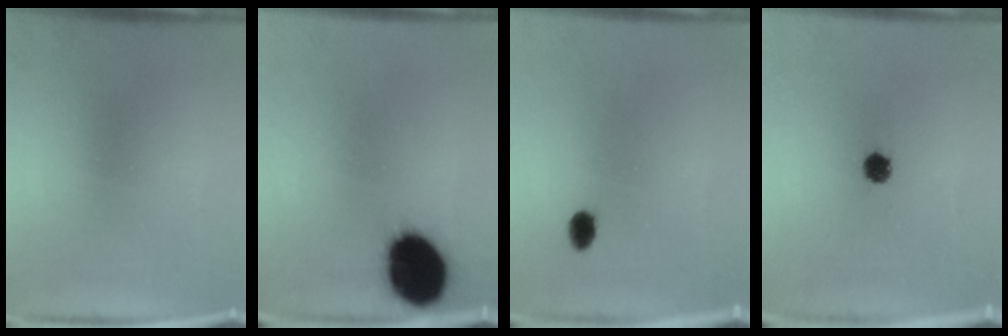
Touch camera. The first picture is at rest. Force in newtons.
{"total": 17.8}
{"total": 2.5}
{"total": 3.5}